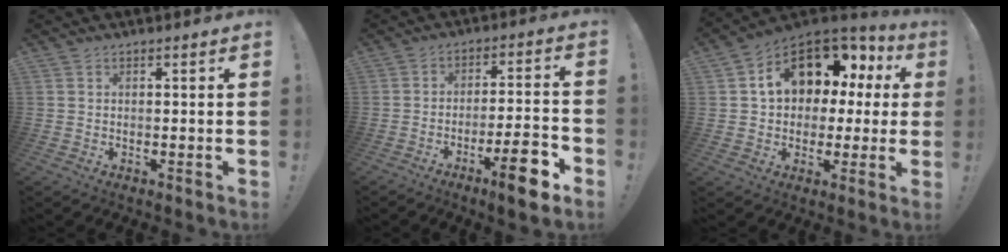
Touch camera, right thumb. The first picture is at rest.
{"total": 11.3, "force": [-6.6, 1.8, 9.1], "torque": [-0.115, 0.030, -0.107]}
{"total": 14.5, "force": [6.0, 10.0, 8.6], "torque": [-0.130, -0.031, 0.112]}